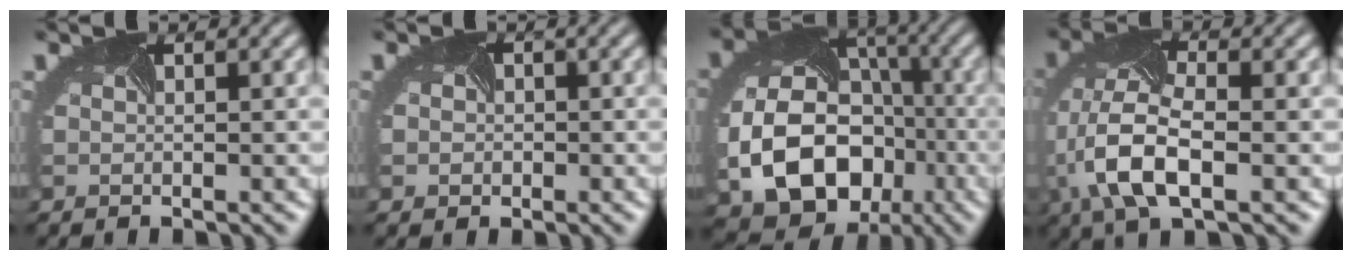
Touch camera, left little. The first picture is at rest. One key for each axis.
{"total": 2.2, "fx": -0.1, "fy": 2.0, "fz": 0.9, "tx": -0.008, "ty": 0.000, "tz": -0.004}
{"total": 11.7, "fx": -3.4, "fy": 8.8, "fz": 7.0, "tx": -0.141, "ty": -0.035, "tz": -0.044}
{"total": 7.9, "fx": -2.0, "fy": 3.9, "fz": 6.5, "tx": -0.154, "ty": -0.005, "tz": -0.041}